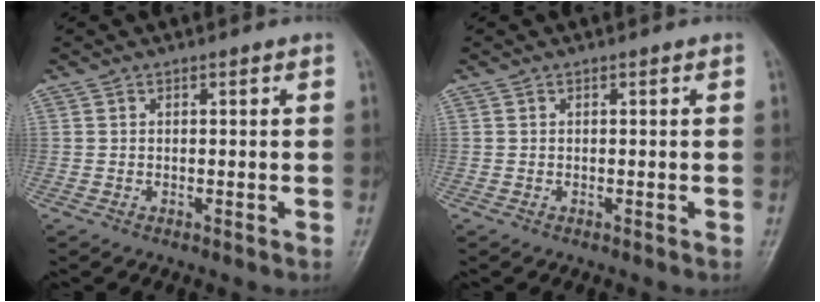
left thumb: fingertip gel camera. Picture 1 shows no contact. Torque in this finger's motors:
{"motor_torque": [-0.08, 0.08, -0.04, 0.03, 0.00]}